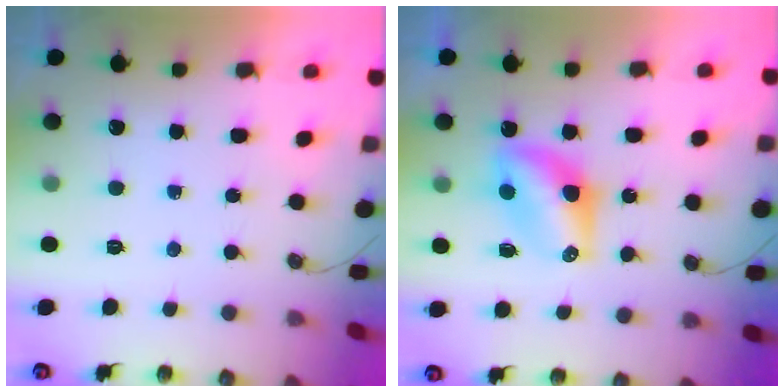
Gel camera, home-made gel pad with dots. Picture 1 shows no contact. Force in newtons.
{"total": 7.4, "press": 7.4, "slide": 0.3}